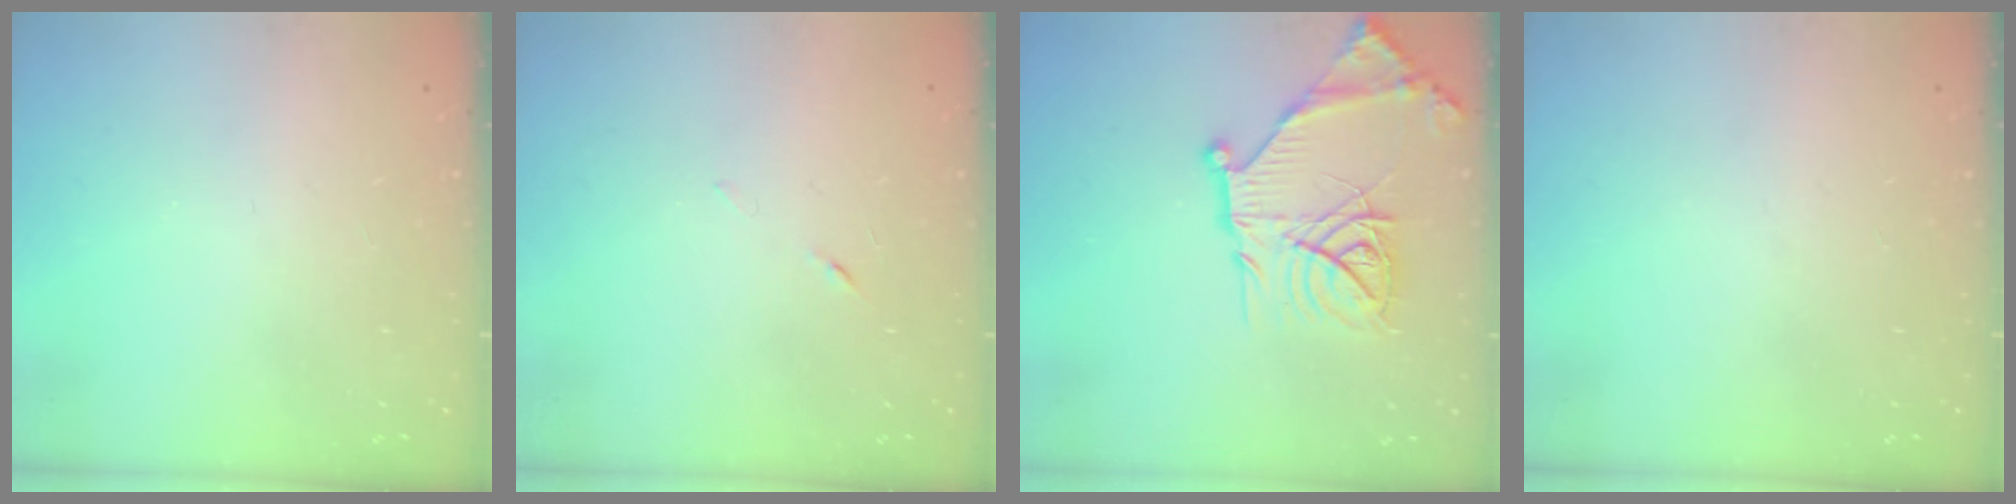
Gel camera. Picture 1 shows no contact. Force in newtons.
{"total": 4.5, "press": 4.5, "slide": 0.6}
{"total": 20.2, "press": 20.1, "slide": 1.9}
{"total": 0.0}